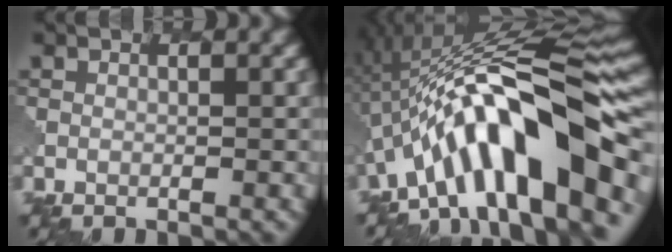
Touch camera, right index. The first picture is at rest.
{"total": 13.6, "force": [-3.9, 4.3, 12.2], "torque": [-0.176, 0.030, -0.064]}